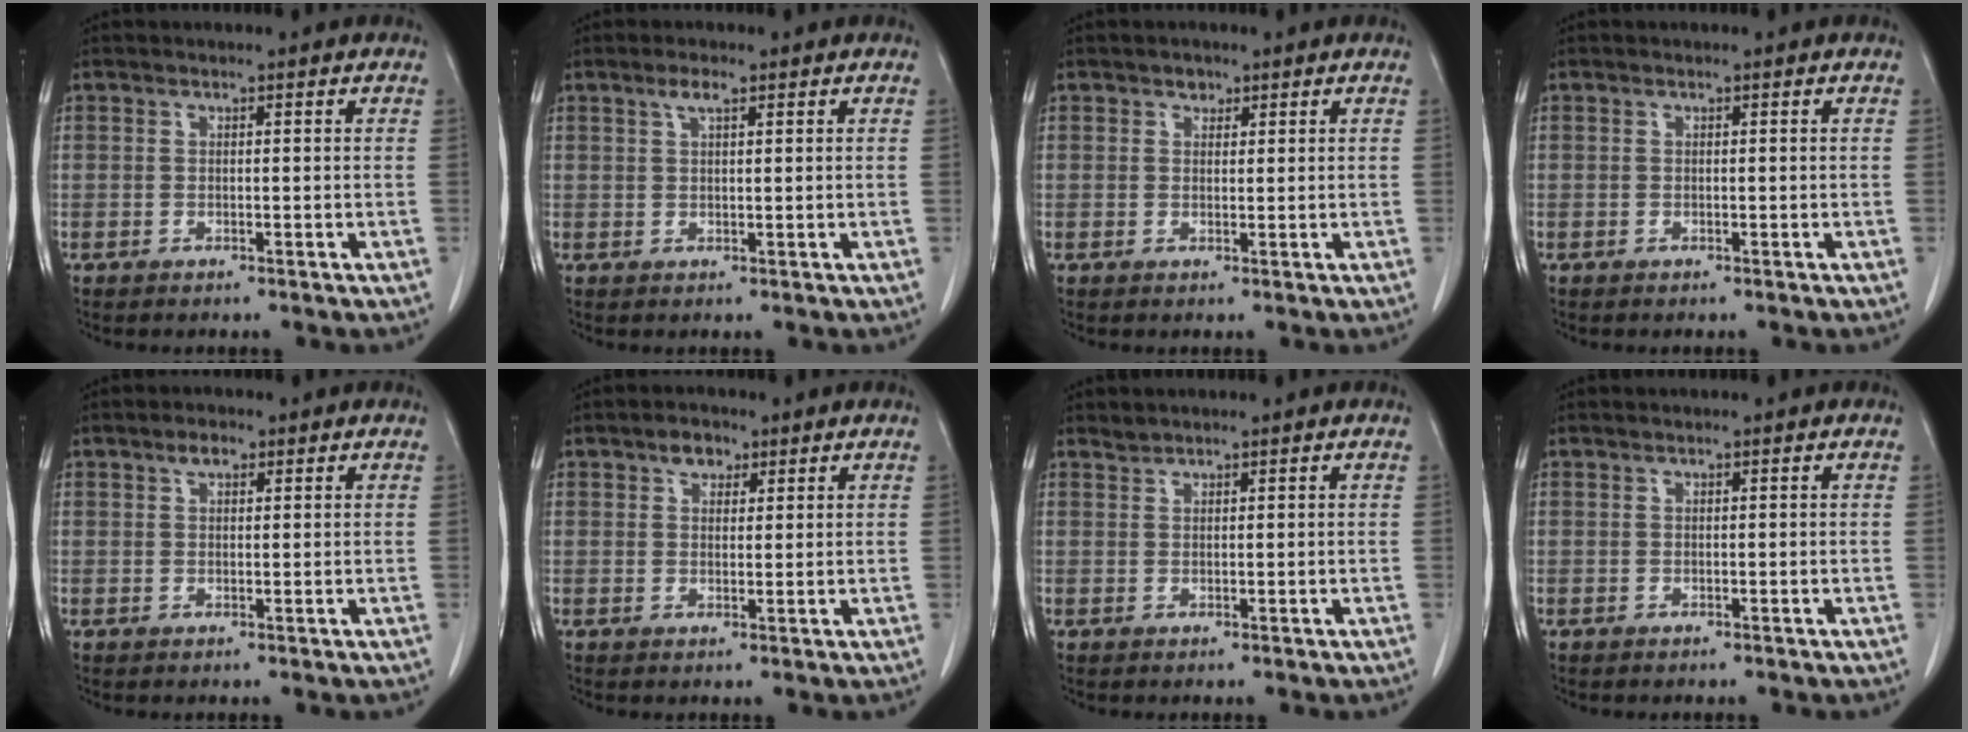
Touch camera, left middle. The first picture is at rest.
{"total": 2.0, "force": [1.2, 0.4, 1.6], "torque": [-0.036, 0.005, 0.024]}
{"total": 1.3, "force": [0.8, 0.9, 0.3], "torque": [-0.004, -0.004, 0.010]}
{"total": 0.0}
{"total": 2.0, "force": [1.2, 1.0, 1.3], "torque": [-0.026, 0.004, 0.020]}
{"total": 2.8, "force": [1.7, 1.8, 1.3], "torque": [-0.025, 0.007, 0.028]}
{"total": 0.9, "force": [0.9, 0.0, -0.1], "torque": [-0.002, 0.001, 0.020]}
{"total": 0.0}